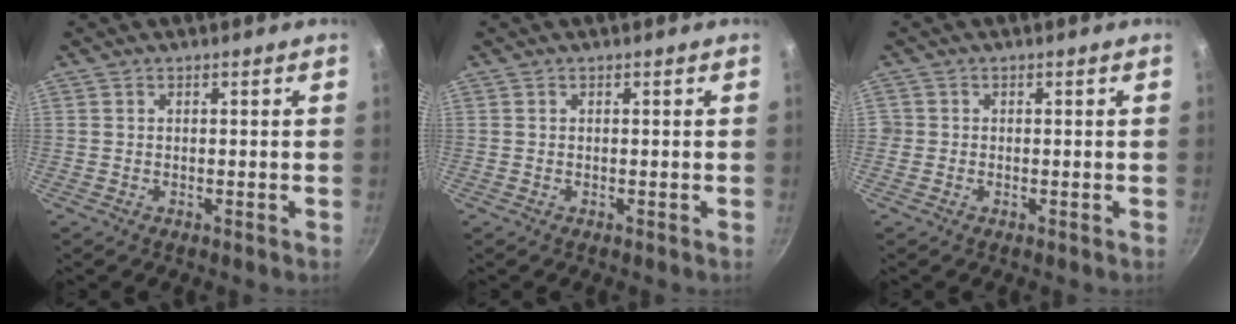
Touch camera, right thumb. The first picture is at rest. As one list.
[{"total": 0.0}, {"total": 1.1, "force": [-0.1, 1.1, 0.2], "torque": [0.002, 0.003, -0.004]}]